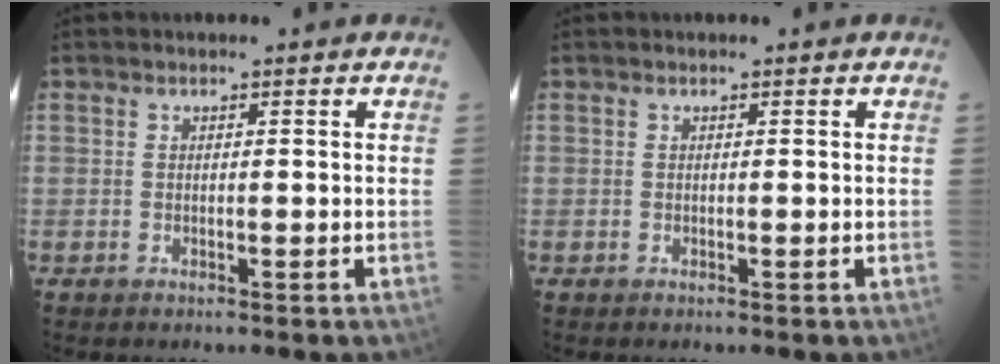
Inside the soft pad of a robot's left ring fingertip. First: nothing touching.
{"total": 0.0}